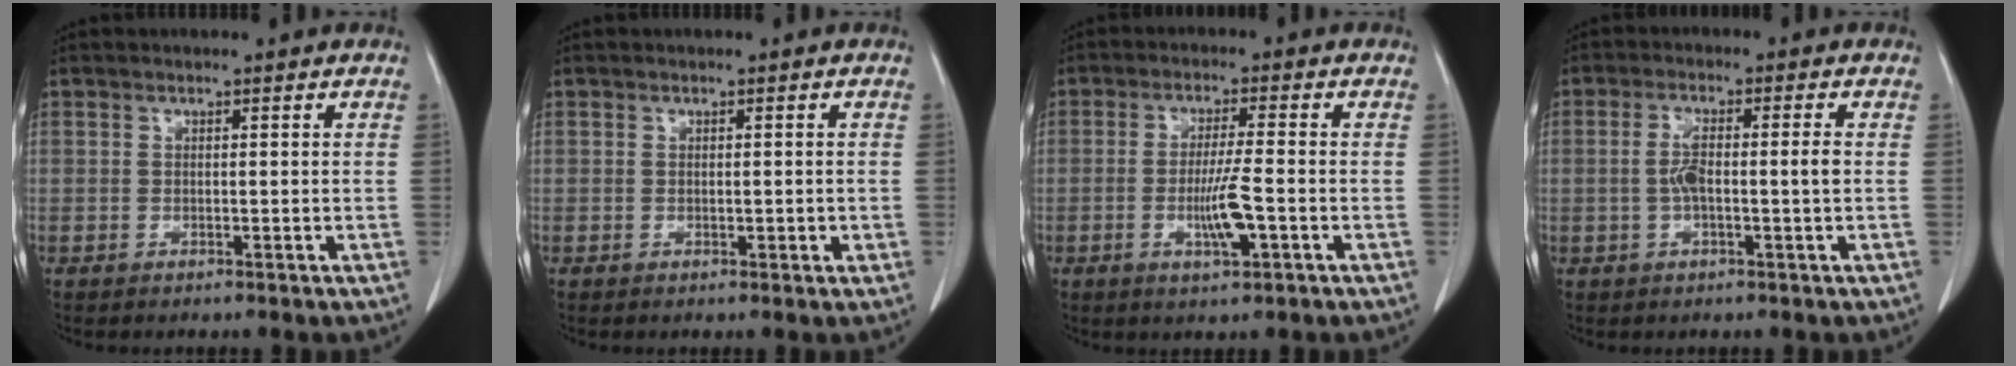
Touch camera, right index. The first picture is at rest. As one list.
[{"total": 1.1, "force": [-0.1, 0.5, 0.9], "torque": [-0.012, 0.002, 0.001]}, {"total": 6.0, "force": [-1.8, 0.0, 5.7], "torque": [-0.105, -0.010, -0.032]}, {"total": 4.9, "force": [-0.4, 0.4, 4.8], "torque": [-0.098, 0.007, -0.007]}]